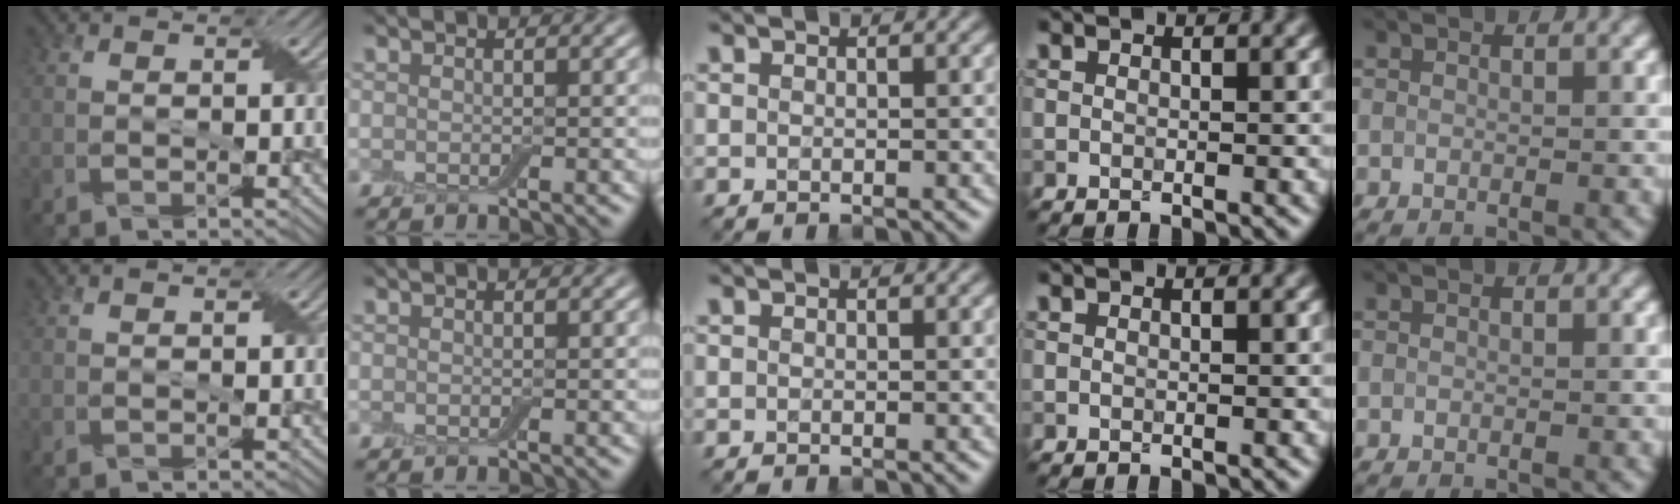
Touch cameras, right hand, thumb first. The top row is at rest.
{}